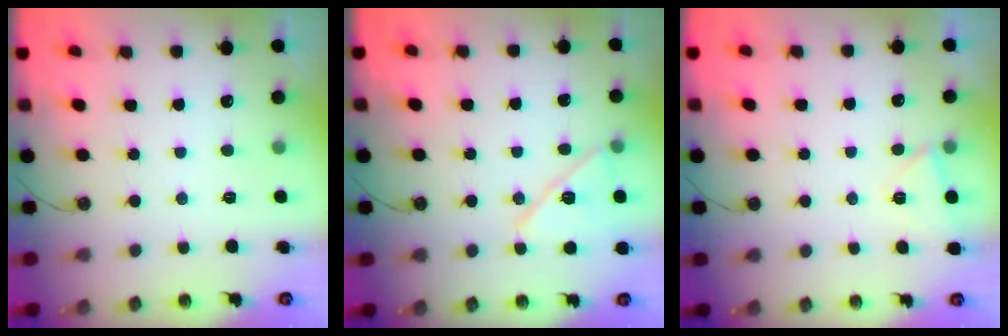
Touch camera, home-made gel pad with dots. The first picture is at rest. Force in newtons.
{"total": 14.2, "press": 14.0, "slide": 2.6}
{"total": 4.0, "press": 2.3, "slide": 3.2}